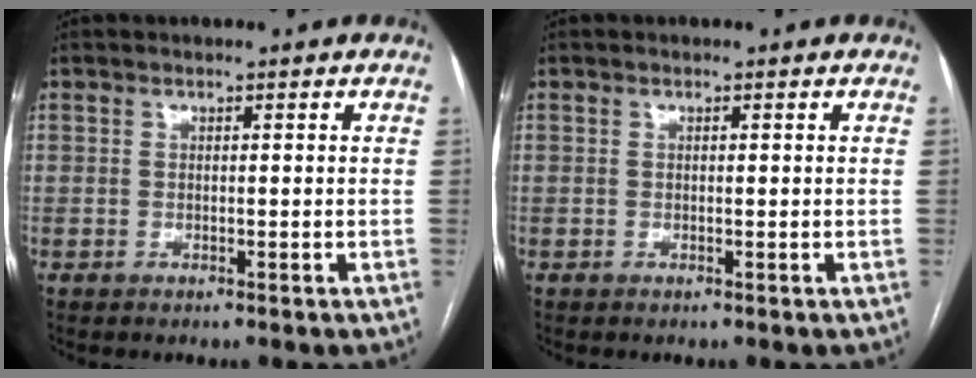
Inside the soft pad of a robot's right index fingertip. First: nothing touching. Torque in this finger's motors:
{"motor_torque": [0.01, -0.10, -0.03, 0.00]}